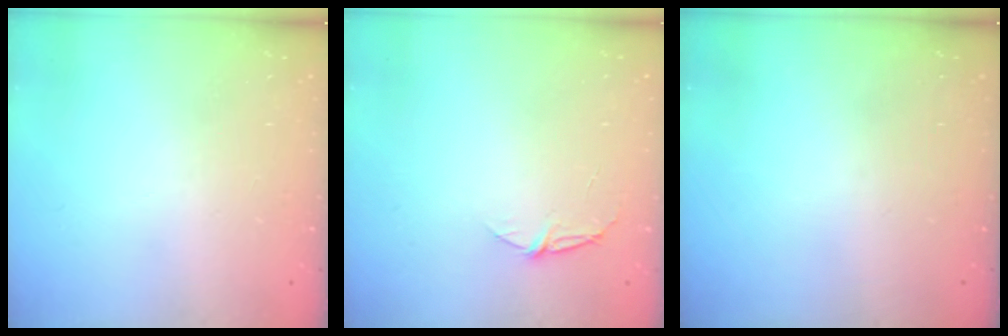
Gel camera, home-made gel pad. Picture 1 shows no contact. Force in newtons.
{"total": 4.9, "press": 4.9, "slide": 0.6}
{"total": 0.0}